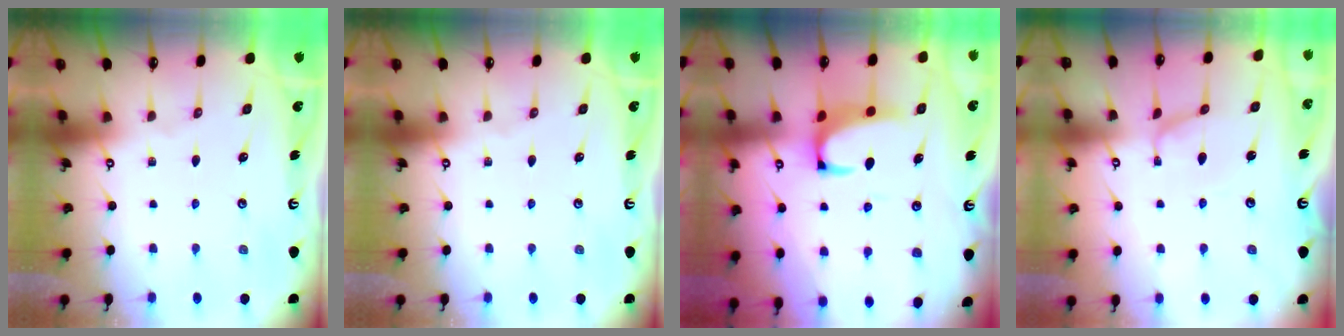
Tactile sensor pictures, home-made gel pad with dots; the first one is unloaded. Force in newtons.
{"total": 0.0}
{"total": 2.1, "press": 1.8, "slide": 0.9}
{"total": 1.1, "press": 1.0, "slide": 0.4}